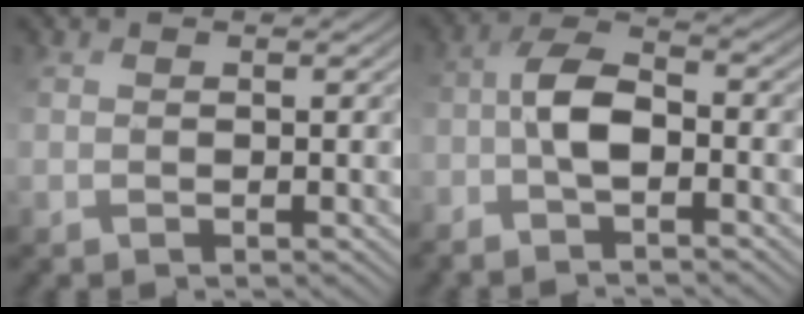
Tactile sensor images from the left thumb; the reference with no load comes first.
{"total": 5.7, "force": [-2.4, 2.2, 4.7], "torque": [-0.093, 0.011, -0.059]}